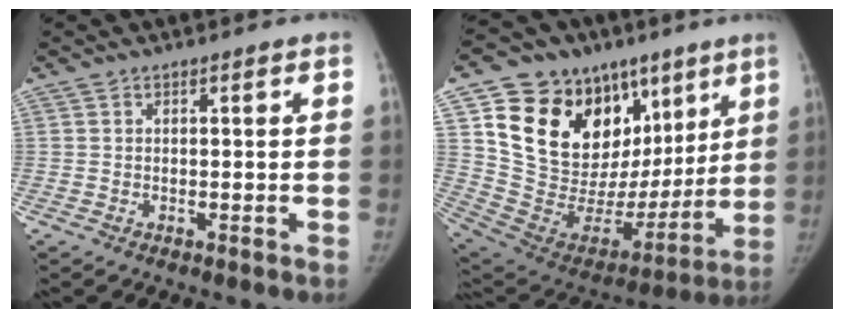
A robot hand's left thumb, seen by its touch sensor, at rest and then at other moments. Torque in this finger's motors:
{"motor_torque": [2.16, 2.59, 1.33, -1.44, 0.12]}